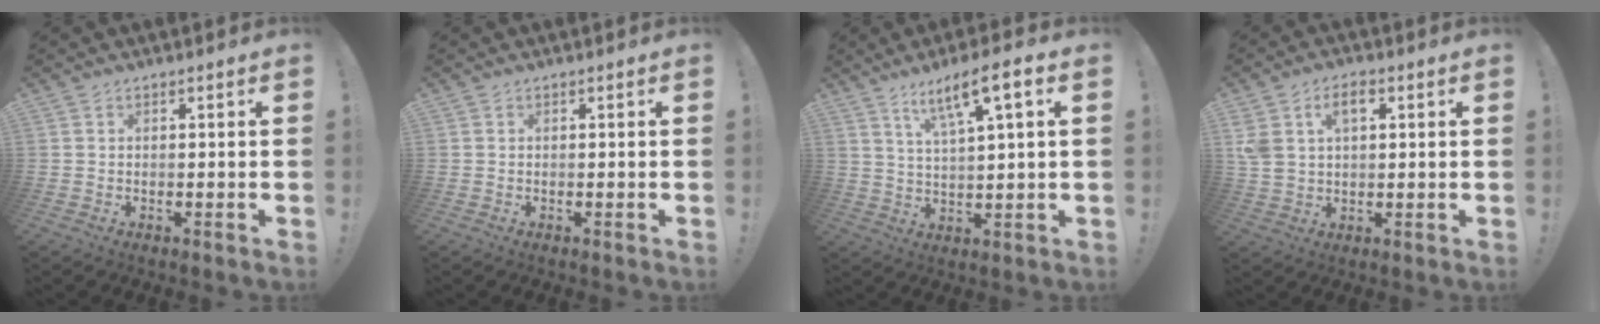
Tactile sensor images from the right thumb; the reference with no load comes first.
{"total": 0.0}
{"total": 9.7, "force": [4.9, 1.4, 8.2], "torque": [-0.137, -0.018, 0.077]}
{"total": 7.6, "force": [3.0, 5.0, 4.9], "torque": [-0.093, 0.002, 0.054]}